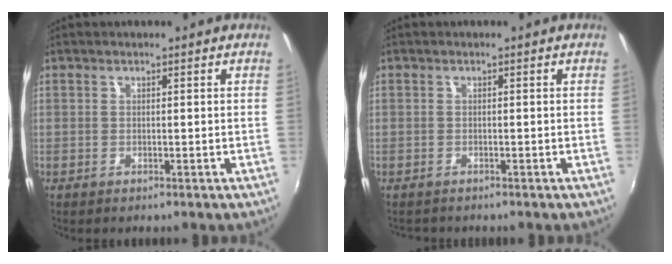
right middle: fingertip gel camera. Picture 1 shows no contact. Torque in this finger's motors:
{"motor_torque": [-0.39, 0.01, -0.08, -0.01]}